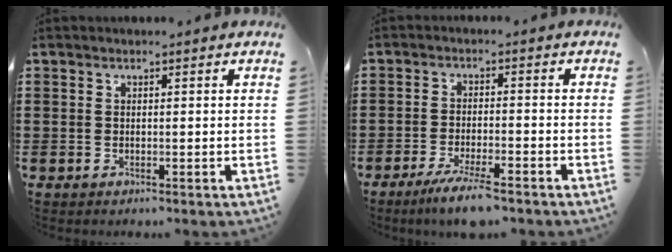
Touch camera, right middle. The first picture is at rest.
{"total": 5.1, "force": [-4.0, 0.3, 3.1], "torque": [-0.062, -0.010, -0.074]}